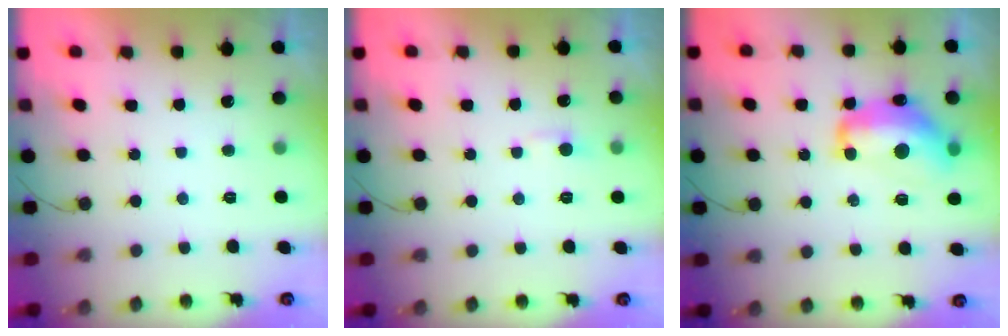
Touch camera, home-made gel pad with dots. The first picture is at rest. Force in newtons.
{"total": 3.4, "press": 3.3, "slide": 0.5}
{"total": 14.3, "press": 14.2, "slide": 1.3}